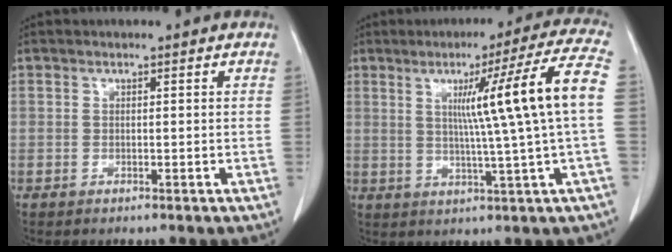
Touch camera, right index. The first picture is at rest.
{"total": 14.1, "force": [1.8, -2.4, 13.7], "torque": [-0.192, 0.005, 0.026]}